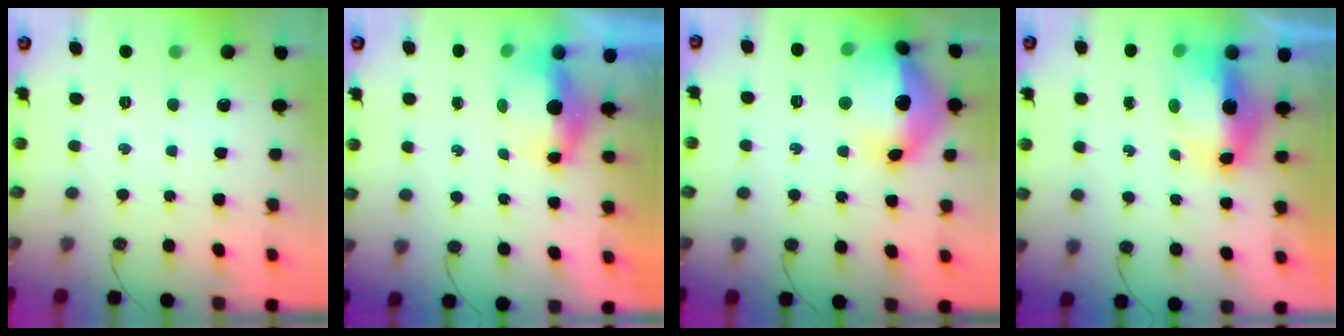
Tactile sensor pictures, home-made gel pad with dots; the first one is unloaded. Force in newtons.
{"total": 5.6, "press": 5.6, "slide": 0.6}
{"total": 18.4, "press": 18.3, "slide": 2.1}
{"total": 7.6, "press": 7.5, "slide": 1.1}